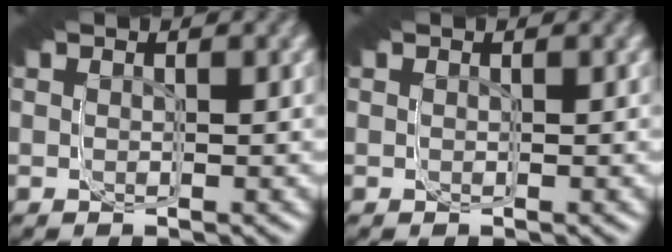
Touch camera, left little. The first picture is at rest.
{"total": 0.0}